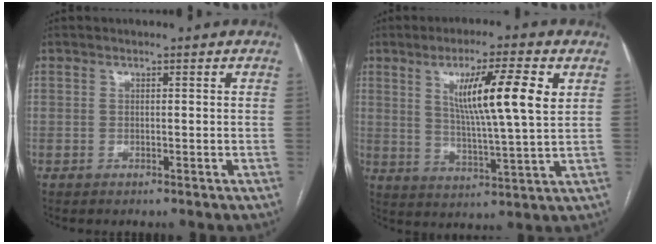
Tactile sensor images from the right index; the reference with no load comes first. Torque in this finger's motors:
{"motor_torque": [1.22, 0.92, 0.33, 0.11]}